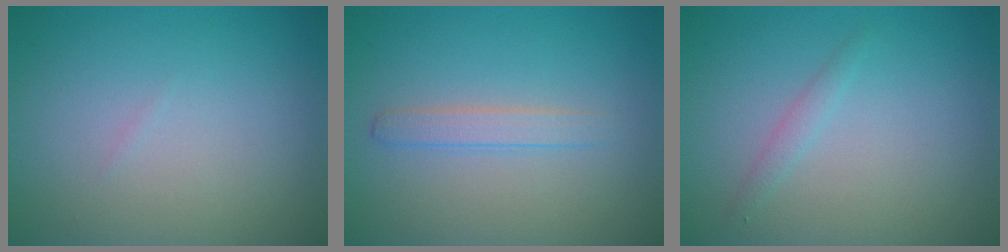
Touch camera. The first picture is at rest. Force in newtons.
{"total": 1.6, "press": 1.6, "slide": 0.0}
{"total": 0.9, "press": 0.9, "slide": 0.1}